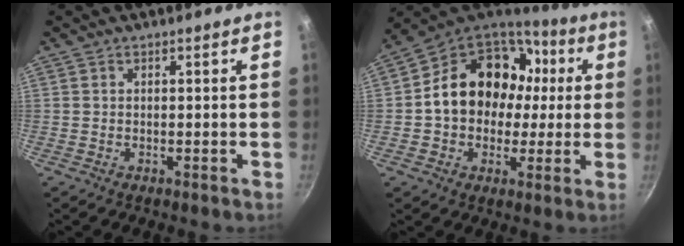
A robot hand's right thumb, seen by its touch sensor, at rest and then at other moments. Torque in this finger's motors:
{"motor_torque": [1.19, 3.18, 1.58, -0.20, 0.17]}